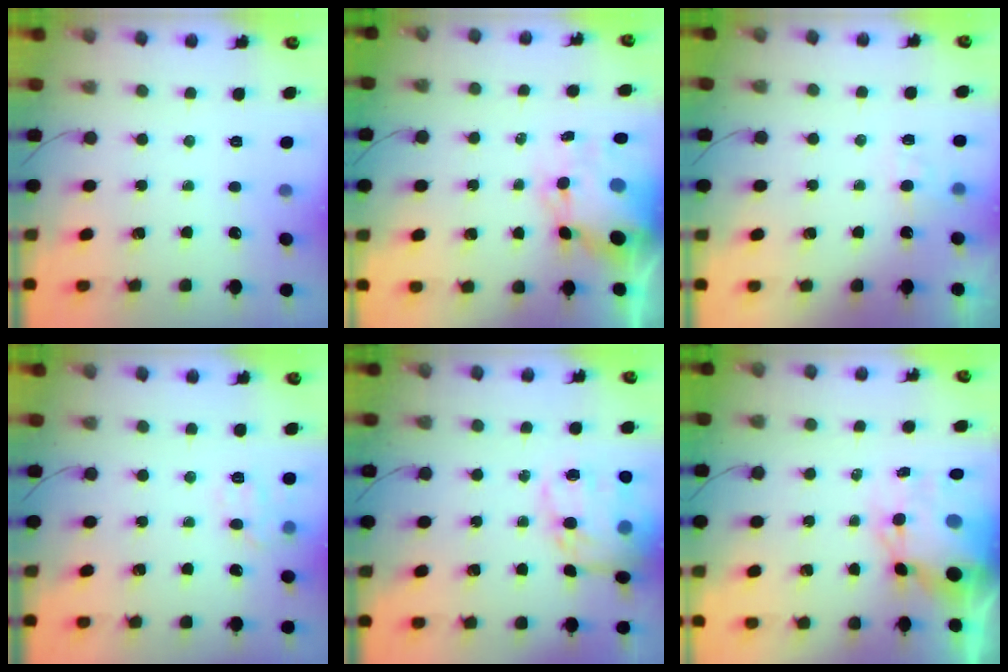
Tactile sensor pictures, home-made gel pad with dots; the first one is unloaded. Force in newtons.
{"total": 8.0, "press": 7.6, "slide": 2.4}
{"total": 3.7, "press": 3.3, "slide": 1.6}
{"total": 8.1, "press": 8.0, "slide": 1.0}
{"total": 15.5, "press": 15.2, "slide": 3.1}
{"total": 10.7, "press": 10.4, "slide": 2.8}